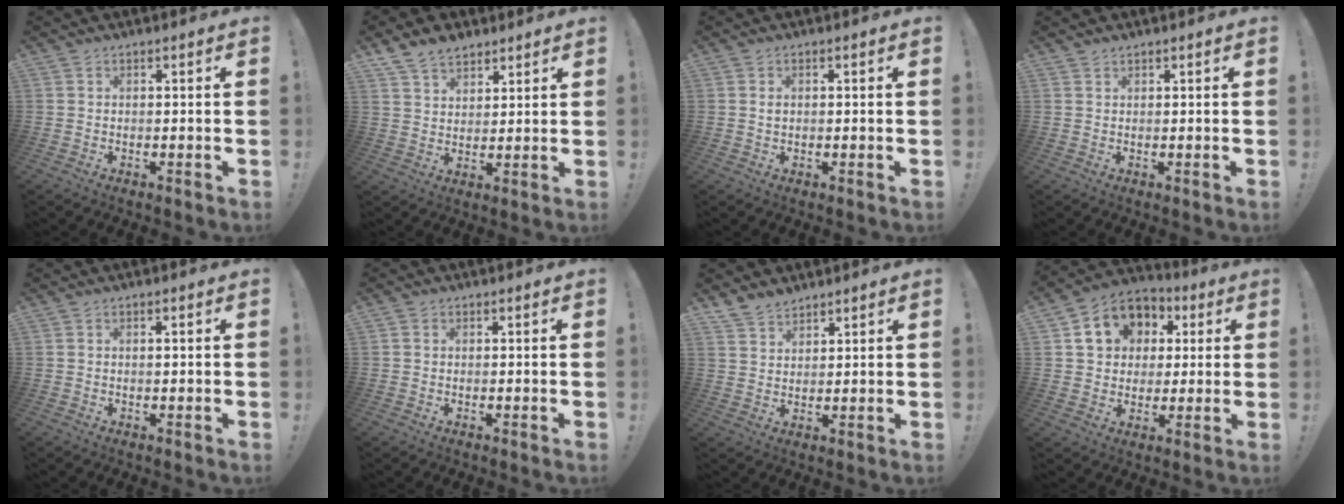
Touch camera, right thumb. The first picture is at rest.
{"total": 7.9, "force": [6.0, 4.4, 2.6], "torque": [-0.054, -0.029, 0.119]}
{"total": 0.9, "force": [0.3, 0.6, 0.6], "torque": [-0.004, 0.000, 0.003]}
{"total": 0.9, "force": [0.8, 0.3, 0.1], "torque": [-0.002, -0.002, 0.016]}
{"total": 0.8, "force": [0.1, -0.1, 0.8], "torque": [-0.009, -0.002, 0.001]}
{"total": 0.5, "force": [0.1, 0.5, 0.1], "torque": [0.000, 0.001, 0.003]}
{"total": 5.4, "force": [4.8, 2.3, 1.0], "torque": [-0.028, -0.029, 0.093]}
{"total": 12.6, "force": [4.2, 10.7, 5.2], "torque": [-0.076, -0.011, 0.088]}